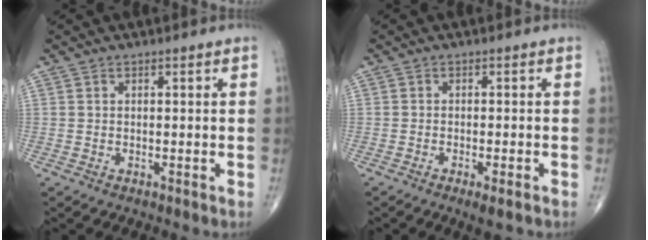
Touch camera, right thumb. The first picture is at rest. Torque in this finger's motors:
{"motor_torque": [-0.01, 0.03, -0.02, 0.23, 0.04]}